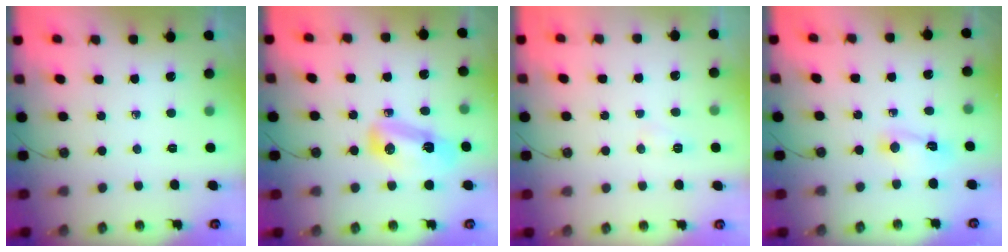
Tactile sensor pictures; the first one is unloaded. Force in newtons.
{"total": 9.7, "press": 9.0, "slide": 3.7}
{"total": 4.6, "press": 4.6, "slide": 0.5}
{"total": 2.5, "press": 2.5, "slide": 0.3}